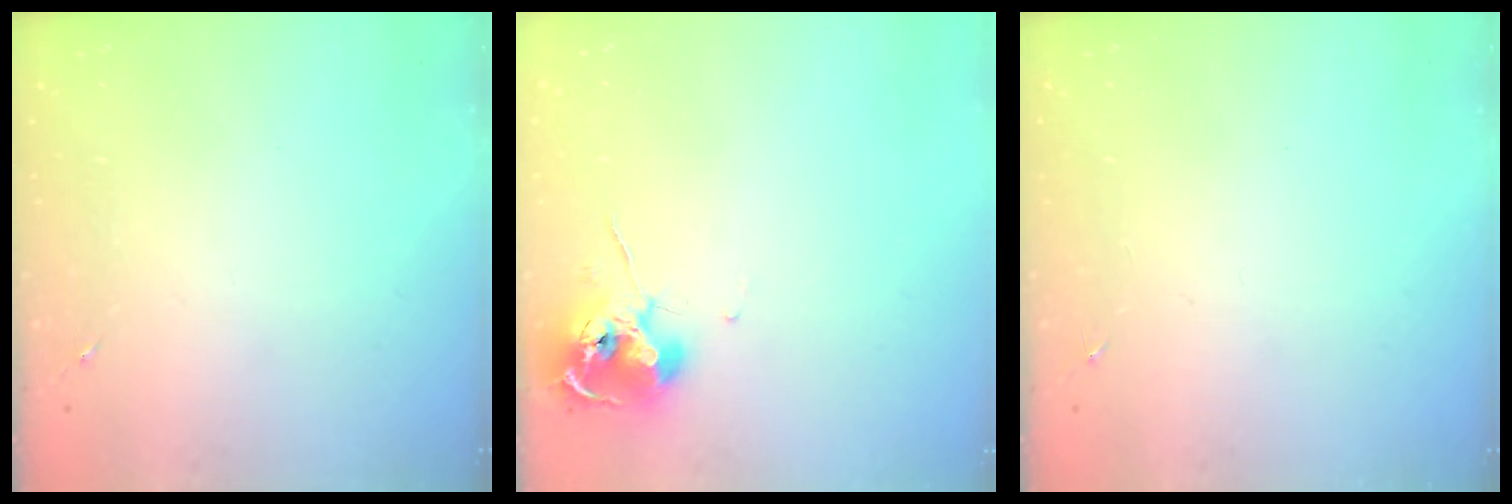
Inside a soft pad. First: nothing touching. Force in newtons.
{"total": 10.4, "press": 10.4, "slide": 1.1}
{"total": 0.0}